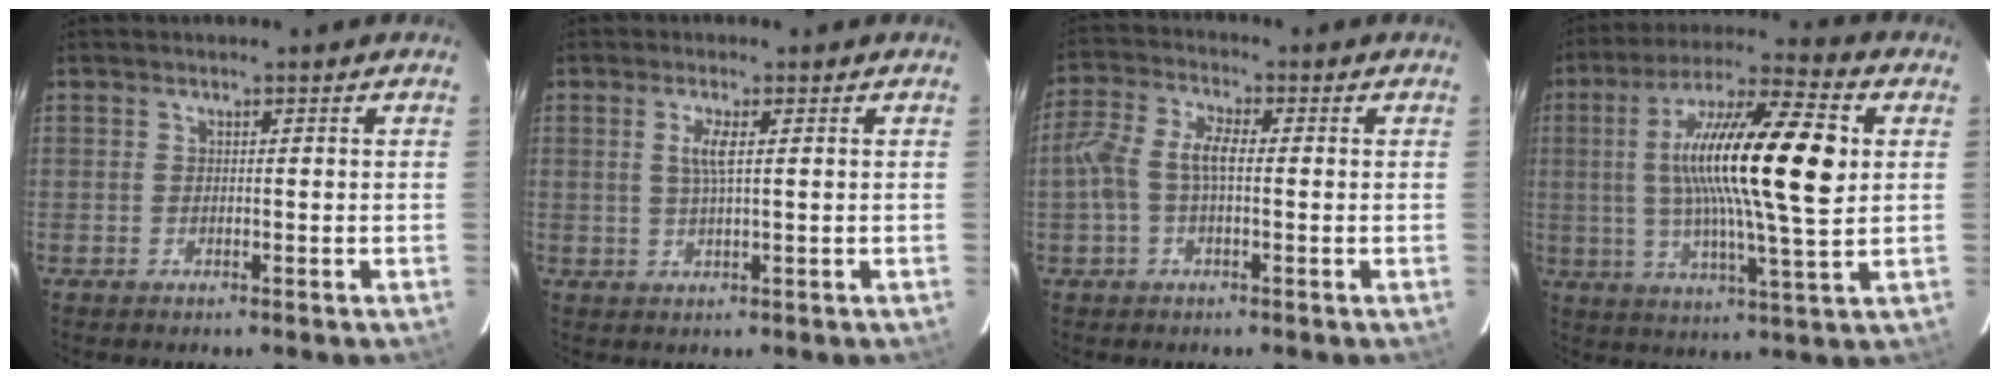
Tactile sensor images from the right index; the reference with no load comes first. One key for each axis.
{"total": 3.1, "fx": 0.8, "fy": 0.2, "fz": 2.9, "tx": -0.059, "ty": 0.000, "tz": 0.014}
{"total": 7.0, "fx": -0.4, "fy": 3.1, "fz": 6.3, "tx": -0.140, "ty": 0.017, "tz": -0.010}
{"total": 21.0, "fx": 3.4, "fy": 2.8, "fz": 20.5, "tx": -0.363, "ty": 0.014, "tz": 0.047}